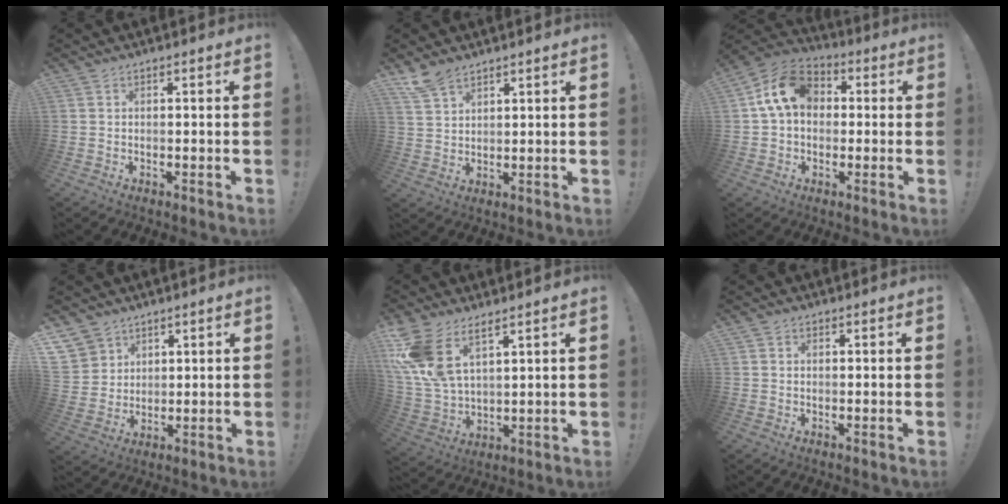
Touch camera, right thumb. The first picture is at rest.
{"total": 7.5, "force": [5.8, 4.1, 2.4], "torque": [-0.044, -0.033, 0.116]}
{"total": 14.2, "force": [3.0, 10.4, 9.2], "torque": [-0.146, 0.014, 0.062]}
{"total": 6.5, "force": [4.5, 4.7, 0.2], "torque": [-0.004, -0.043, 0.089]}
{"total": 12.8, "force": [7.9, 6.3, 7.9], "torque": [-0.168, -0.046, 0.152]}
{"total": 0.8, "force": [0.4, 0.7, 0.0], "torque": [0.008, -0.001, 0.007]}